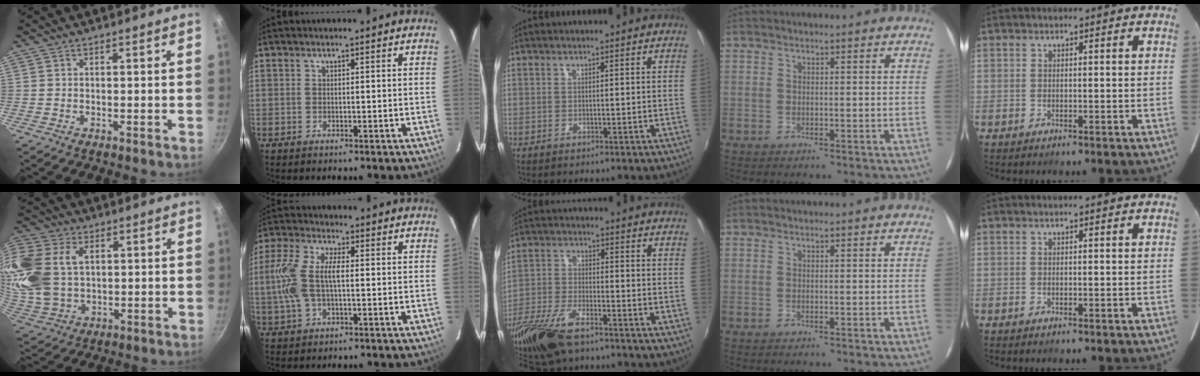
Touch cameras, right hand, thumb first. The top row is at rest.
{"thumb": {"total": 21.1, "force": [4.7, 15.0, 14.1], "torque": [-0.325, 0.007, 0.096]}, "index": {"total": 10.0, "force": [-0.1, 4.4, 8.9], "torque": [-0.198, 0.012, -0.002]}, "middle": {"total": 13.2, "force": [-9.8, 4.1, 7.8], "torque": [-0.184, -0.028, -0.195]}}